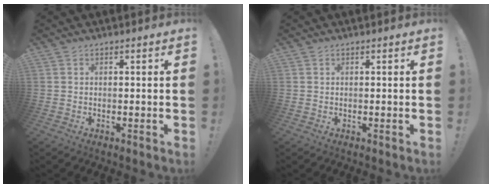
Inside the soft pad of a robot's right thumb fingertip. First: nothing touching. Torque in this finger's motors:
{"motor_torque": [-0.26, 0.28, -0.05, 0.02, 0.06]}